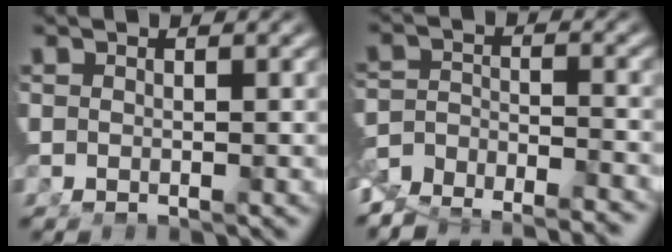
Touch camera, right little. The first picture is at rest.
{"total": 7.3, "force": [-5.9, 3.4, 2.8], "torque": [-0.040, -0.023, -0.094]}